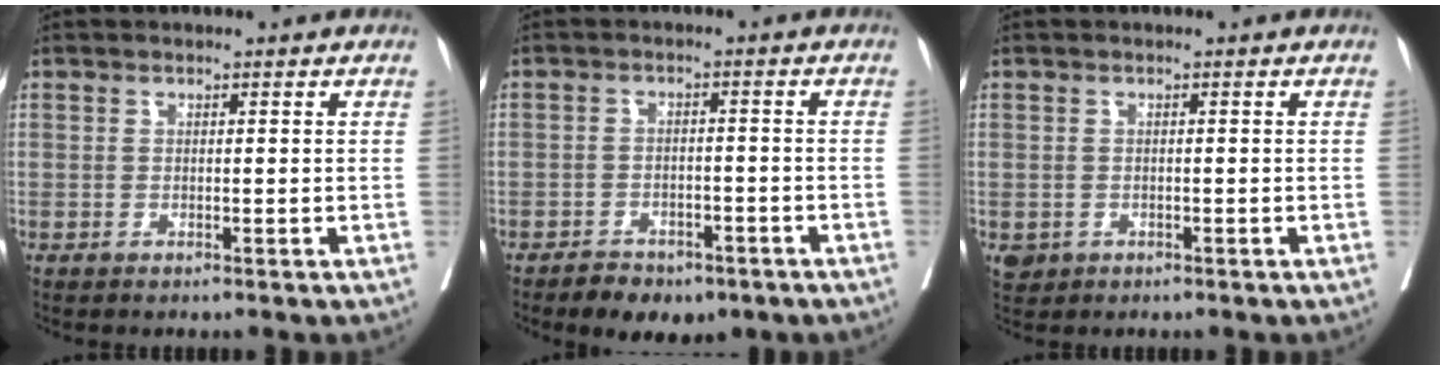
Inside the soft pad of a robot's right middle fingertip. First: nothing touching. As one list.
[{"total": 7.2, "force": [-5.2, 3.7, 3.3], "torque": [-0.045, 0.006, -0.069]}, {"total": 1.9, "force": [-0.7, 1.7, 0.6], "torque": [-0.010, 0.001, -0.004]}]